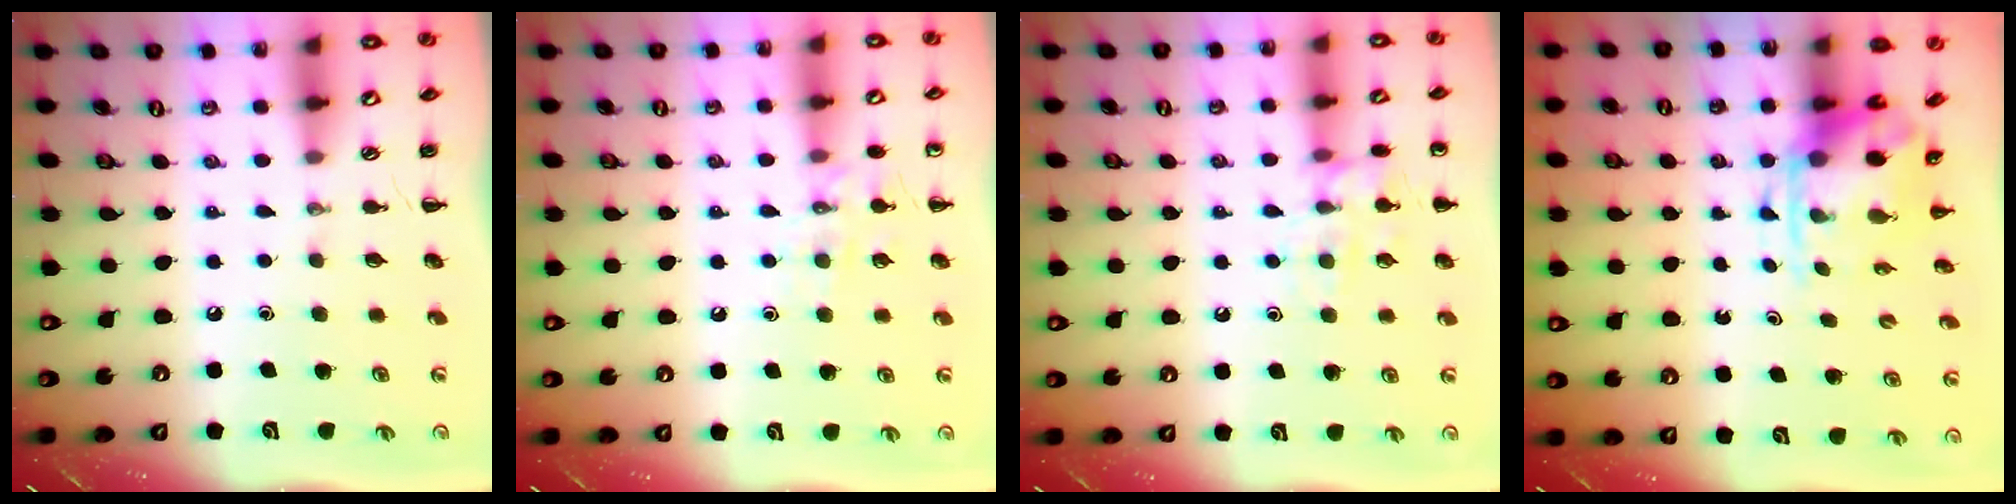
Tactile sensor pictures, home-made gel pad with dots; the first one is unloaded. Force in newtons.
{"total": 8.6, "press": 8.5, "slide": 1.3}
{"total": 10.8, "press": 10.8, "slide": 0.6}
{"total": 4.0, "press": 3.8, "slide": 1.1}